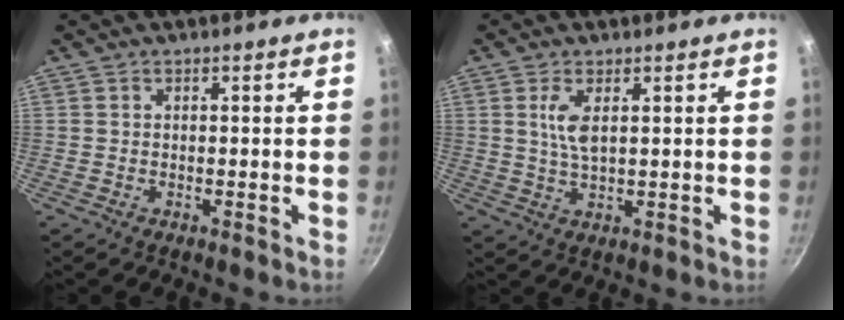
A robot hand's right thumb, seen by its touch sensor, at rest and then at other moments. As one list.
[{"total": 4.6, "force": [1.4, 1.8, 4.0], "torque": [-0.079, -0.008, 0.030]}]